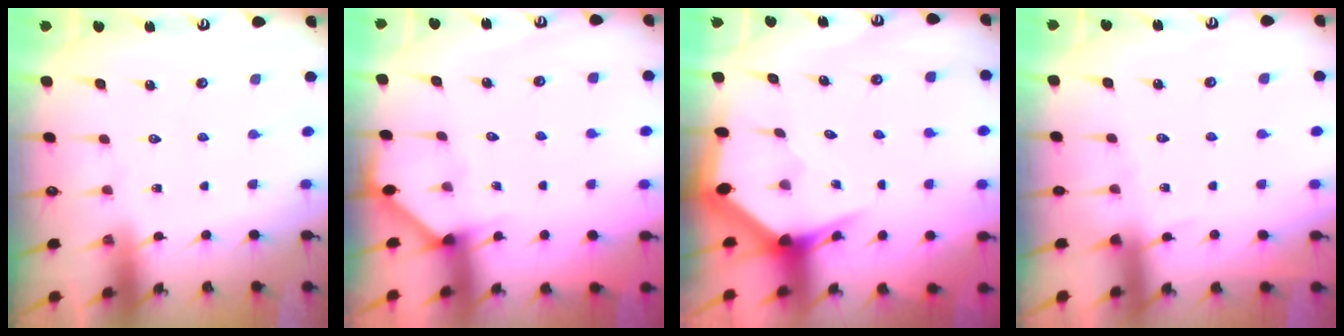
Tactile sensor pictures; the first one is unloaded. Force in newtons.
{"total": 1.4, "press": 1.4, "slide": 0.1}
{"total": 3.8, "press": 3.8, "slide": 0.1}
{"total": 2.5, "press": 2.4, "slide": 0.4}